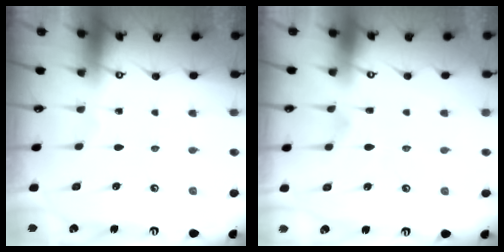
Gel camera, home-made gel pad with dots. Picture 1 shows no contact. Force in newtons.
{"total": 2.2, "press": 1.9, "slide": 1.1}